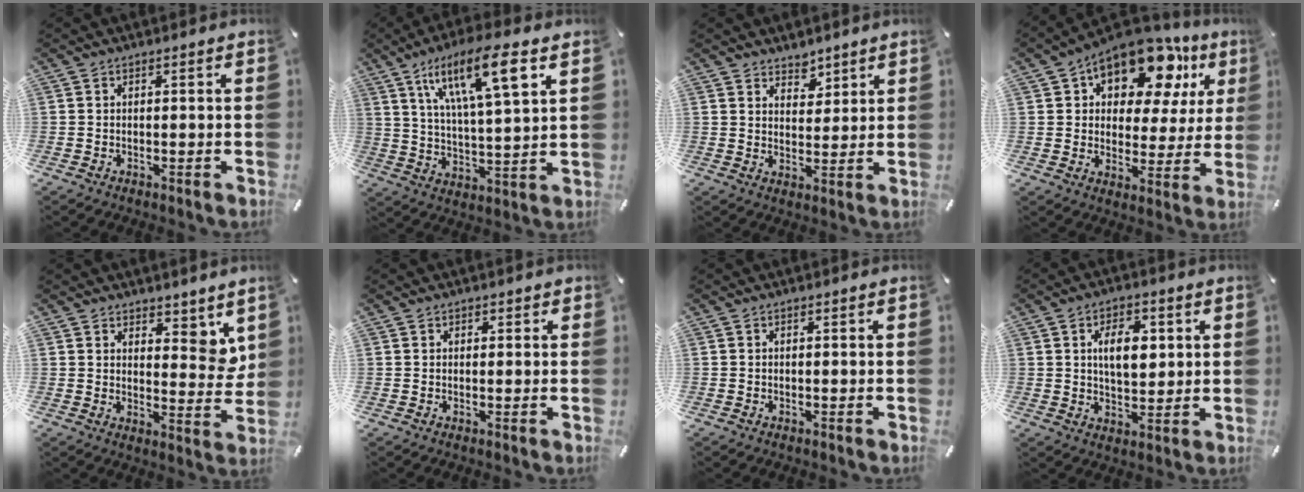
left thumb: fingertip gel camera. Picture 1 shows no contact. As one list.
[{"total": 16.4, "force": [9.5, 4.1, 12.7], "torque": [-0.223, -0.029, 0.152]}, {"total": 4.9, "force": [3.9, 2.9, -0.1], "torque": [0.018, -0.029, 0.069]}, {"total": 17.0, "force": [11.1, 9.2, 9.1], "torque": [-0.142, -0.073, 0.190]}, {"total": 7.3, "force": [4.6, 4.5, 3.4], "torque": [-0.025, -0.040, 0.080]}, {"total": 1.2, "force": [0.5, 1.1, 0.1], "torque": [0.005, 0.001, 0.006]}, {"total": 0.0}, {"total": 8.4, "force": [2.1, 5.3, 6.2], "torque": [-0.099, -0.002, 0.028]}]